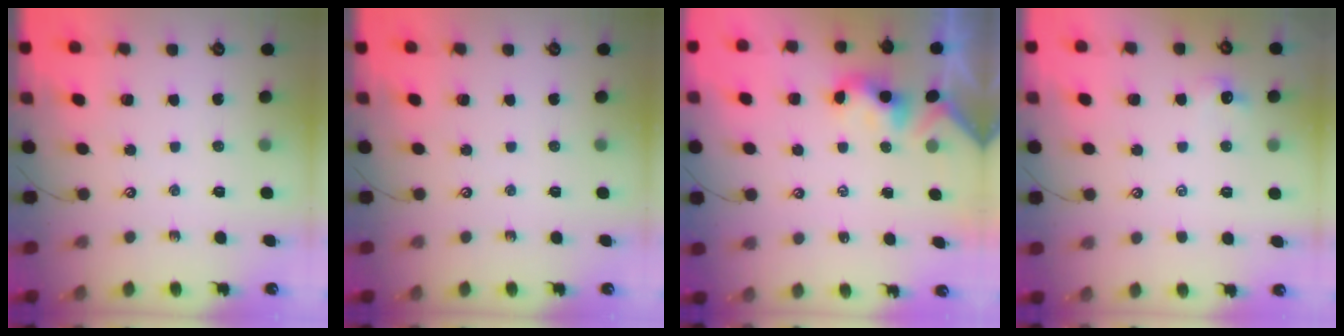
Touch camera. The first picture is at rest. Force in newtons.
{"total": 0.0}
{"total": 2.4, "press": 2.4, "slide": 0.2}
{"total": 1.3, "press": 1.1, "slide": 0.6}